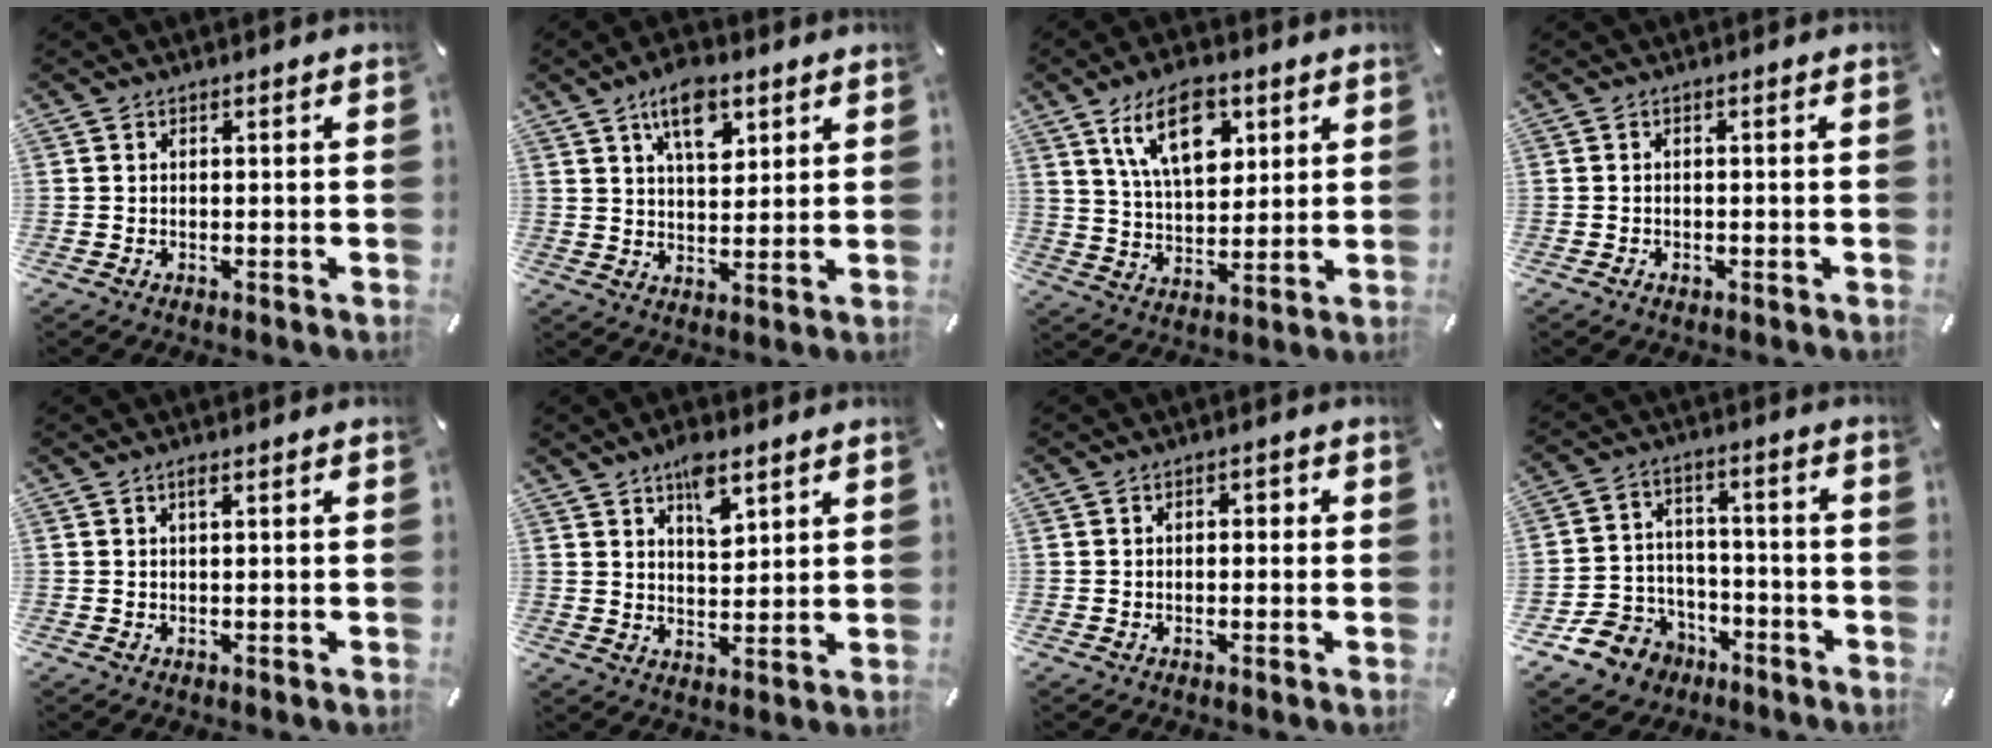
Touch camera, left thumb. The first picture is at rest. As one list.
[{"total": 10.1, "force": [5.5, 5.3, 6.7], "torque": [-0.104, -0.016, 0.094]}, {"total": 14.5, "force": [6.8, 8.2, 9.9], "torque": [-0.176, -0.008, 0.119]}, {"total": 1.0, "force": [-0.6, 0.7, 0.4], "torque": [-0.009, 0.002, -0.013]}, {"total": 1.2, "force": [0.4, 0.1, 1.1], "torque": [-0.022, 0.001, 0.006]}, {"total": 7.6, "force": [4.8, 3.8, 4.5], "torque": [-0.053, -0.025, 0.079]}, {"total": 1.8, "force": [-0.6, 1.1, 1.2], "torque": [-0.024, 0.008, -0.015]}, {"total": 11.2, "force": [-6.2, 8.9, 2.8], "torque": [-0.065, 0.045, -0.108]}]